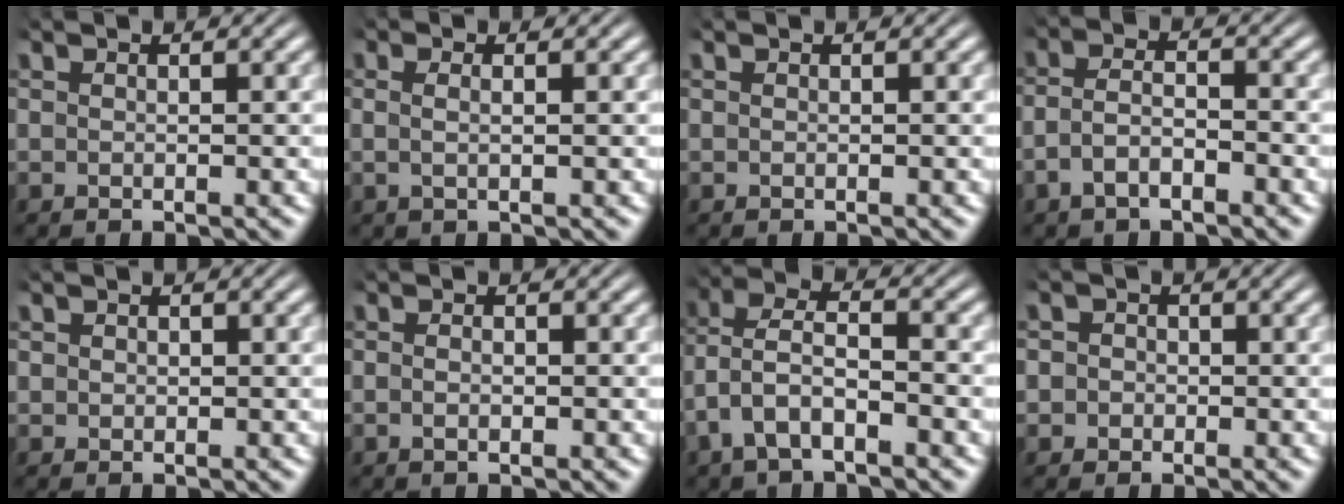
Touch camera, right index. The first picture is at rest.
{"total": 1.3, "force": [0.1, 0.2, 1.3], "torque": [-0.028, -0.006, 0.005]}
{"total": 0.0}
{"total": 3.5, "force": [-1.9, 1.9, 2.1], "torque": [-0.044, -0.010, -0.033]}
{"total": 0.7, "force": [0.2, 0.6, 0.3], "torque": [-0.012, -0.006, 0.007]}
{"total": 1.0, "force": [-0.5, 0.4, 0.8], "torque": [-0.018, -0.004, -0.009]}
{"total": 4.5, "force": [0.1, 3.2, 3.1], "torque": [-0.075, -0.011, 0.004]}
{"total": 2.7, "force": [-0.7, 2.5, 0.3], "torque": [-0.008, -0.007, -0.018]}